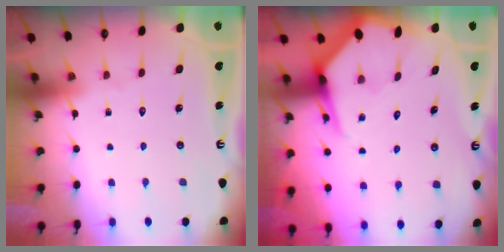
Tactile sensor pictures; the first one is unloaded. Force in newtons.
{"total": 6.7, "press": 6.6, "slide": 0.8}